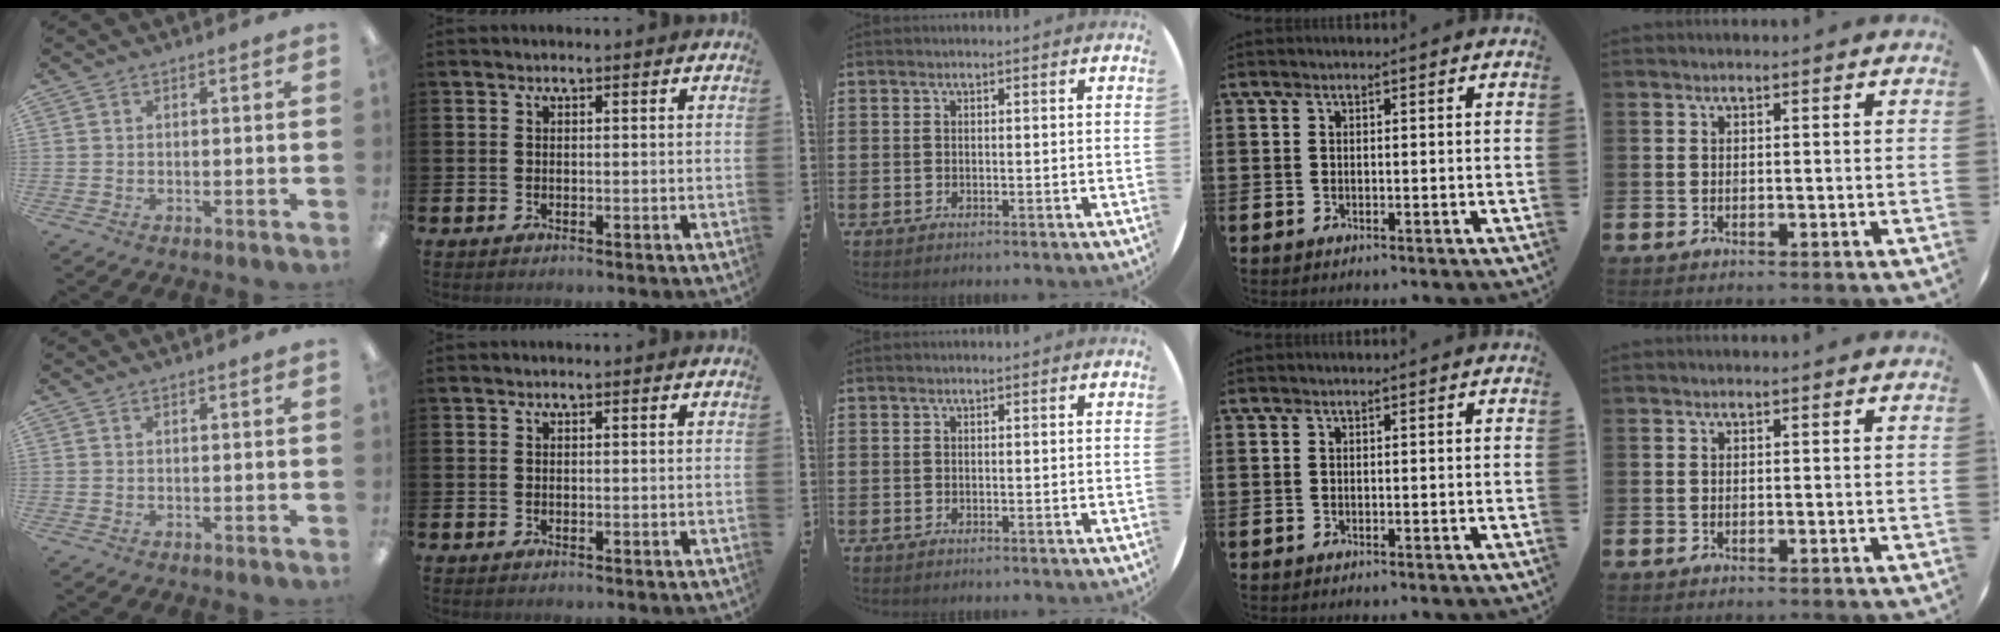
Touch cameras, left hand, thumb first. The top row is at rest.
{}